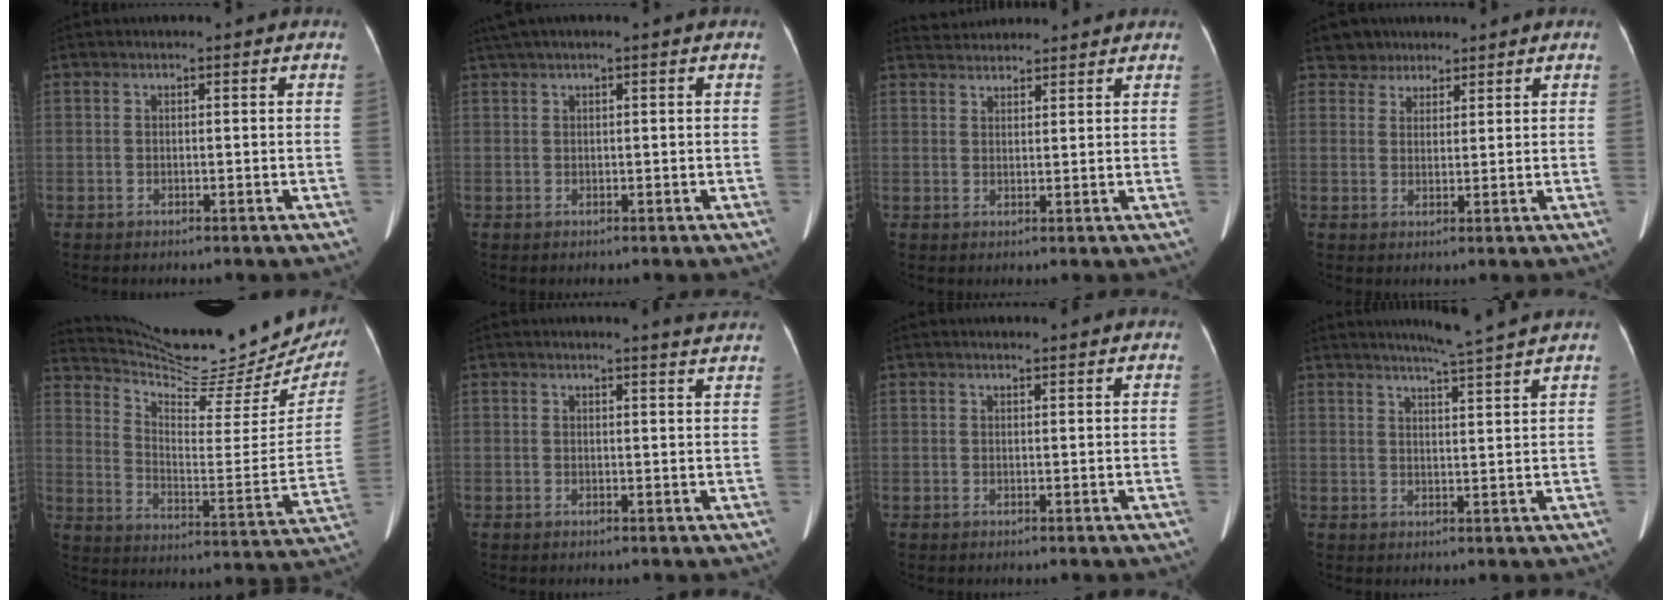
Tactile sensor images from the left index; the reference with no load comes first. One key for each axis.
{"total": 2.4, "fx": 1.3, "fy": 0.1, "fz": 2.0, "tx": -0.050, "ty": 0.026, "tz": 0.032}
{"total": 5.7, "fx": 5.6, "fy": 1.2, "fz": 0.6, "tx": -0.010, "ty": 0.038, "tz": 0.083}
{"total": 3.5, "fx": 2.6, "fy": 2.2, "fz": -0.5, "tx": 0.013, "ty": 0.011, "tz": 0.042}
{"total": 26.4, "fx": 23.6, "fy": 4.0, "fz": 11.2, "tx": -0.183, "ty": -0.075, "tz": 0.317}
{"total": 4.2, "fx": 4.0, "fy": -0.5, "fz": 1.2, "tx": -0.017, "ty": -0.007, "tz": 0.028}
{"total": 2.7, "fx": 2.6, "fy": 0.1, "fz": 0.6, "tx": -0.010, "ty": 0.016, "tz": 0.031}
{"total": 7.4, "fx": 6.6, "fy": -1.6, "fz": 3.0, "tx": -0.049, "ty": -0.003, "tz": 0.087}